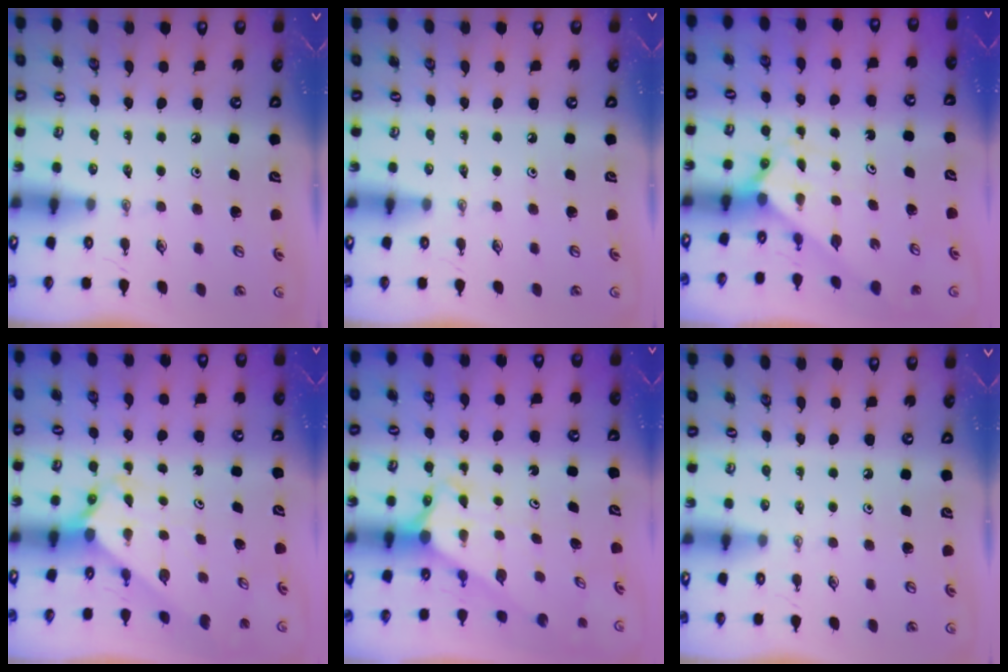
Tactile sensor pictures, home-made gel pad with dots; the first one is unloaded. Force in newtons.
{"total": 0.0}
{"total": 2.1, "press": 2.1, "slide": 0.2}
{"total": 2.5, "press": 2.4, "slide": 0.3}
{"total": 2.6, "press": 2.6, "slide": 0.2}
{"total": 0.0}